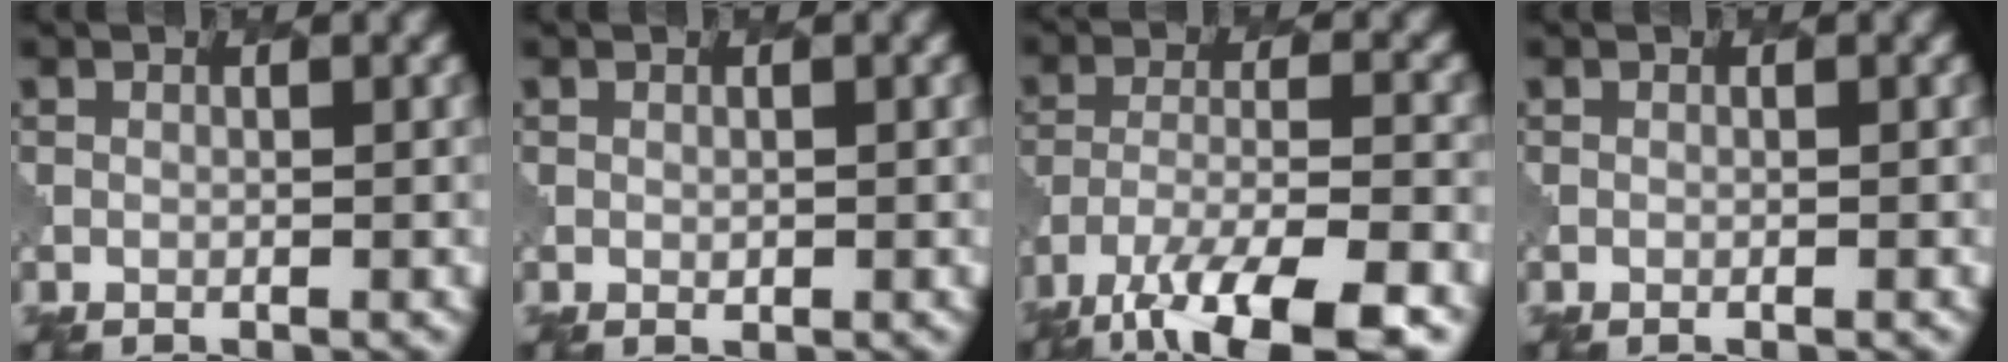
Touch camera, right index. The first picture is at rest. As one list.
[{"total": 0.6, "force": [0.2, 0.5, 0.3], "torque": [-0.006, -0.003, 0.006]}, {"total": 11.0, "force": [-7.6, 3.2, 7.2], "torque": [-0.137, -0.016, -0.130]}, {"total": 0.0}]